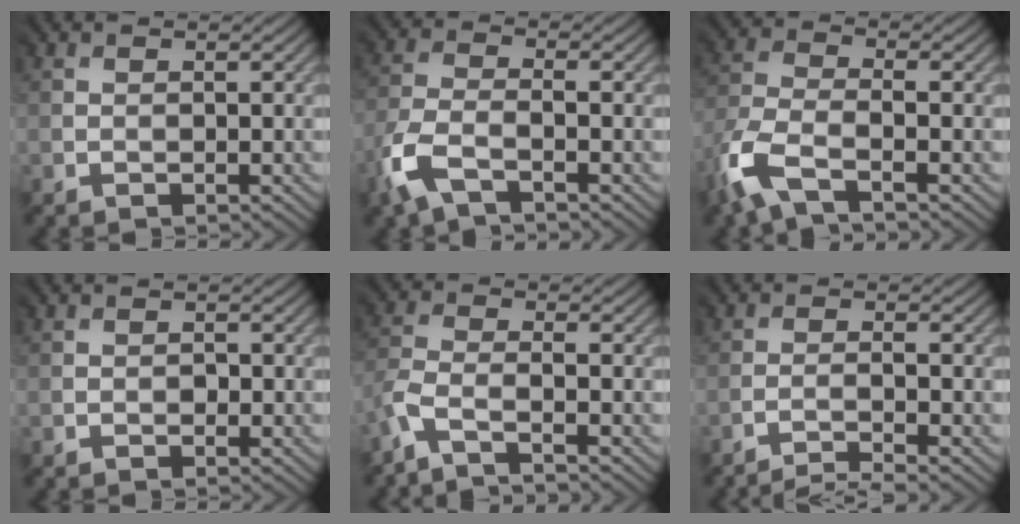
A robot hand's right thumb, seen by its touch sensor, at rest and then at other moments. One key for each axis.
{"total": 5.2, "fx": -3.6, "fy": 2.0, "fz": 3.2, "tx": -0.087, "ty": -0.004, "tz": -0.085}
{"total": 6.7, "fx": -4.3, "fy": 2.5, "fz": 4.5, "tx": -0.115, "ty": -0.007, "tz": -0.098}
{"total": 0.6, "fx": -0.3, "fy": 0.5, "fz": 0.1, "tx": 0.000, "ty": 0.000, "tz": -0.003}
{"total": 3.6, "fx": -3.1, "fy": 0.4, "fz": 1.7, "tx": -0.042, "ty": -0.003, "tz": -0.074}
{"total": 3.5, "fx": -3.1, "fy": 0.1, "fz": 1.6, "tx": -0.009, "ty": 0.003, "tz": -0.062}